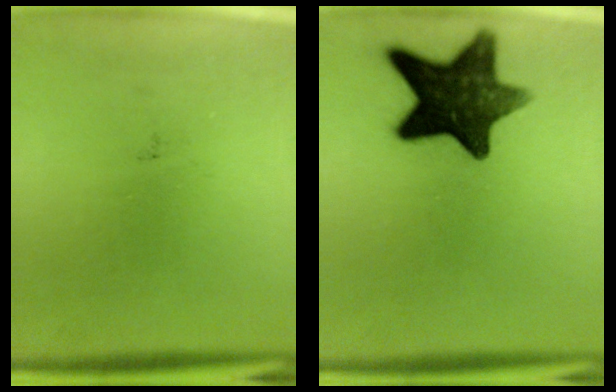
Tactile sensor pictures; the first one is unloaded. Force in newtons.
{"total": 13.9}